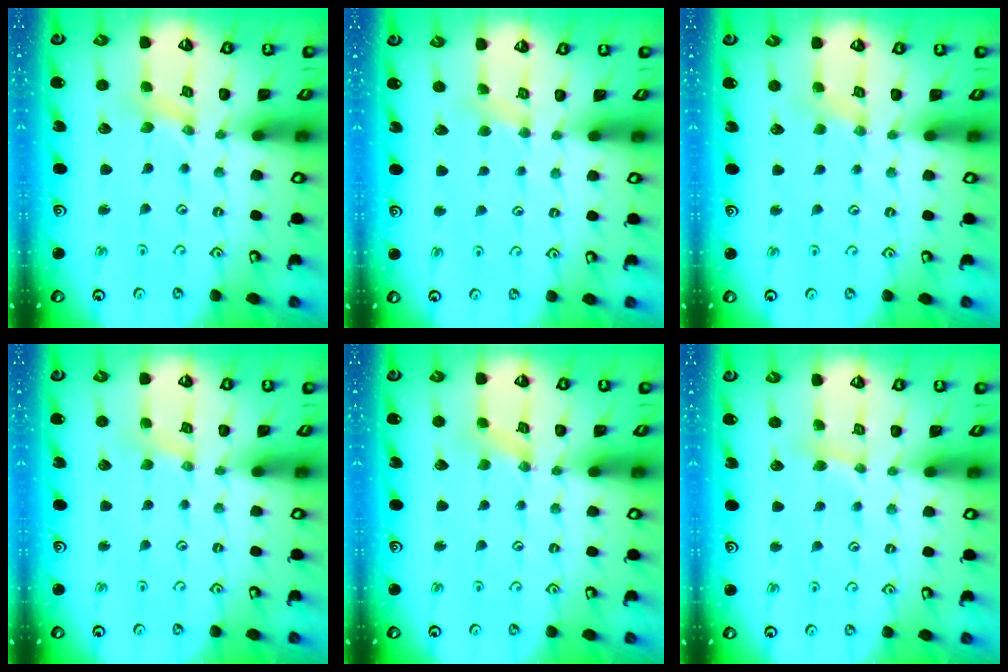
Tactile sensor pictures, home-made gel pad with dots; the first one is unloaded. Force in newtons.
{"total": 3.3, "press": 3.3, "slide": 0.6}
{"total": 1.8, "press": 1.7, "slide": 0.4}
{"total": 0.0}
{"total": 0.0}
{"total": 2.6, "press": 2.6, "slide": 0.3}